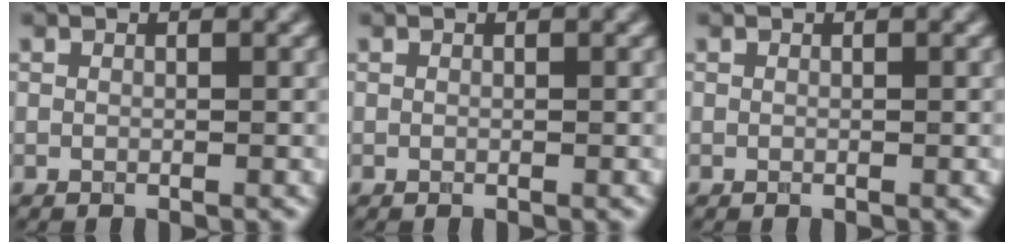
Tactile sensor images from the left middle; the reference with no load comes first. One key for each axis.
{"total": 0.0}
{"total": 0.0}